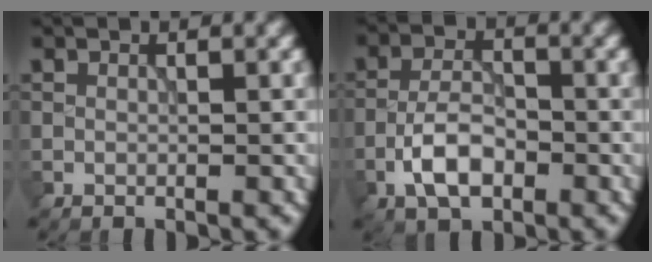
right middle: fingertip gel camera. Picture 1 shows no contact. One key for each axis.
{"total": 4.7, "fx": -2.1, "fy": 2.3, "fz": 3.5, "tx": -0.062, "ty": 0.006, "tz": -0.044}